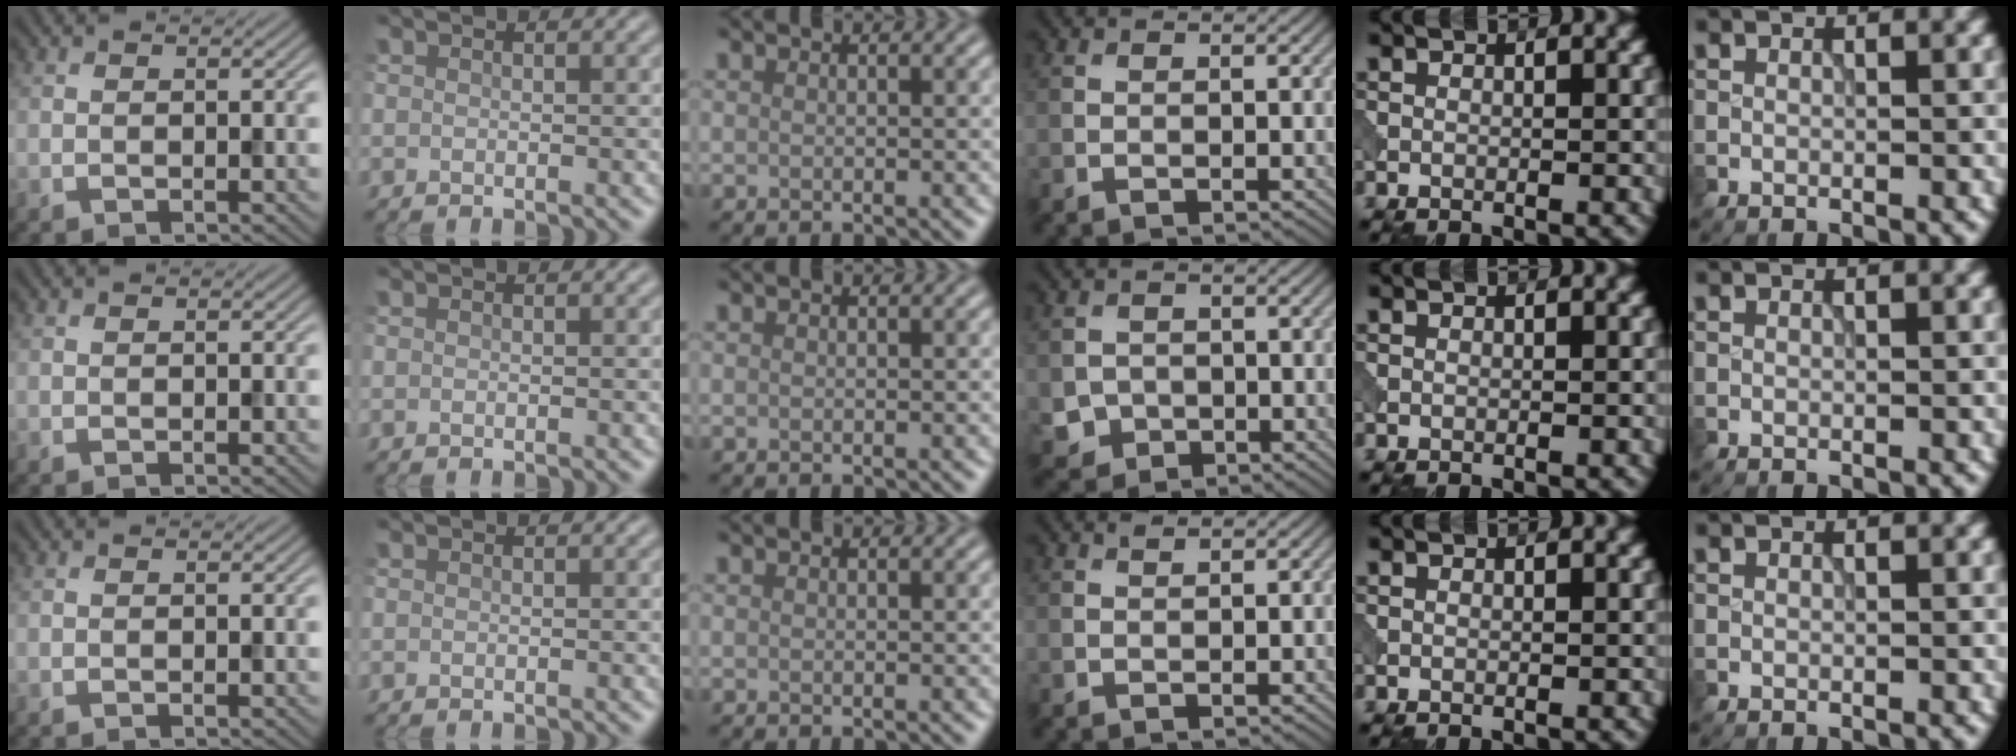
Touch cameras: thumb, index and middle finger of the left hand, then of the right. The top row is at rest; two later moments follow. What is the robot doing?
{"motion": "open", "object": "sandwich press"}